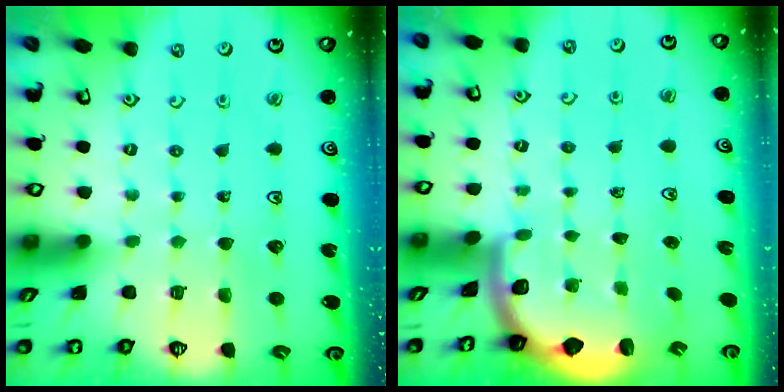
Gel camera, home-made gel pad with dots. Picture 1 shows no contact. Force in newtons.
{"total": 2.0, "press": 2.0, "slide": 0.5}